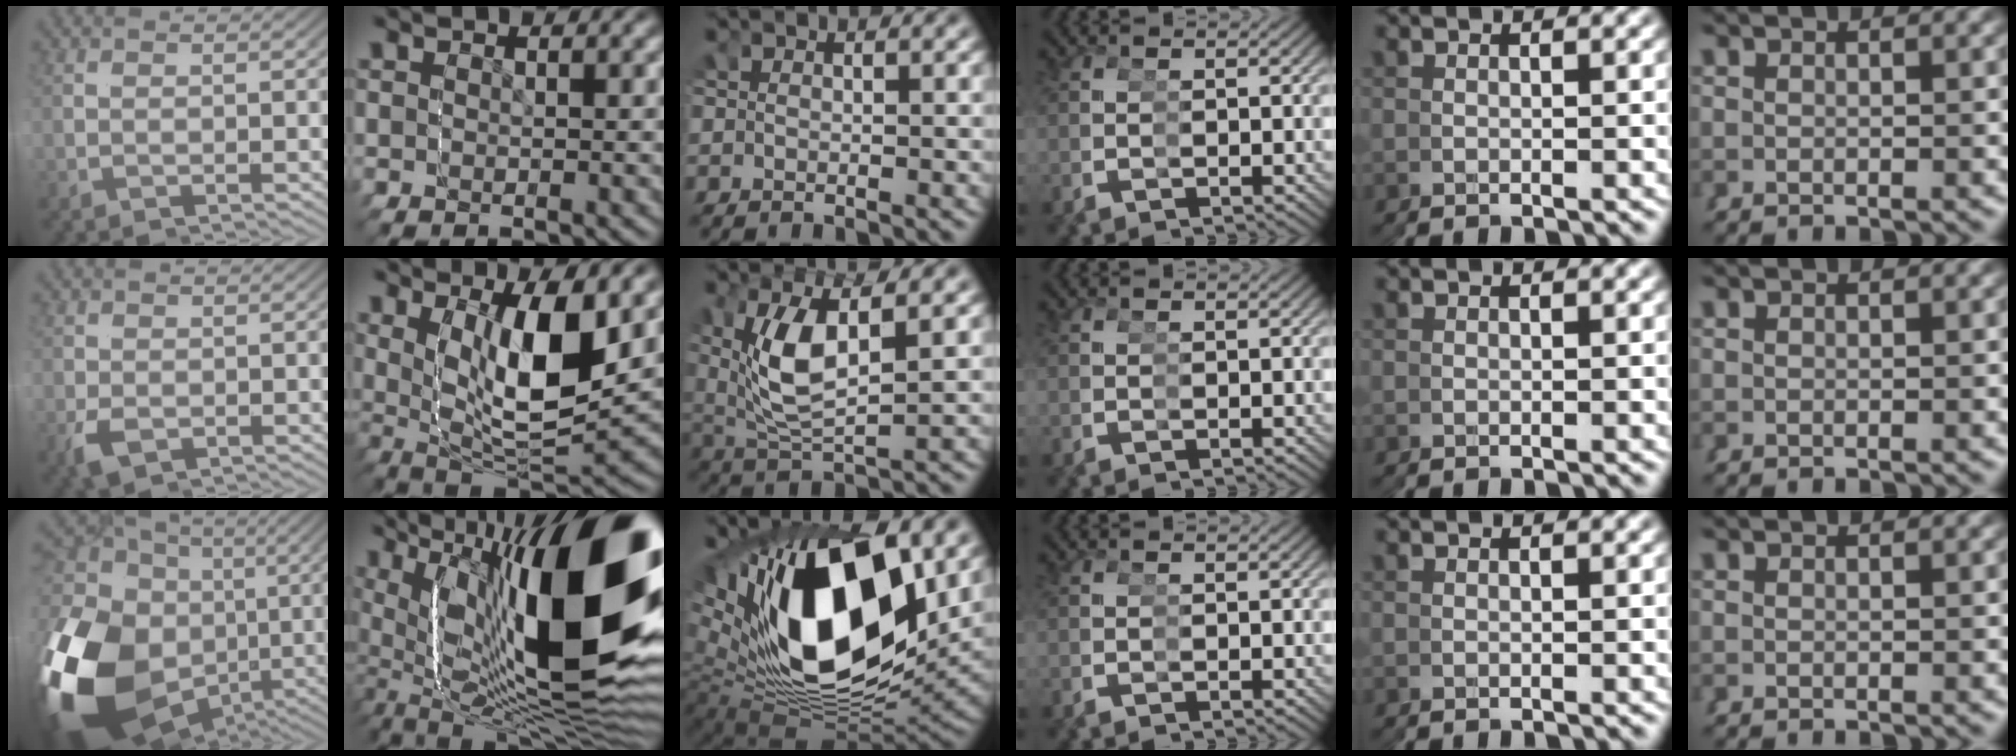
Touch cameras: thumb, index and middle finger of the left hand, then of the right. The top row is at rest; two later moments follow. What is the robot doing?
{"motion": "grasp_and_lifting", "object": "markers"}